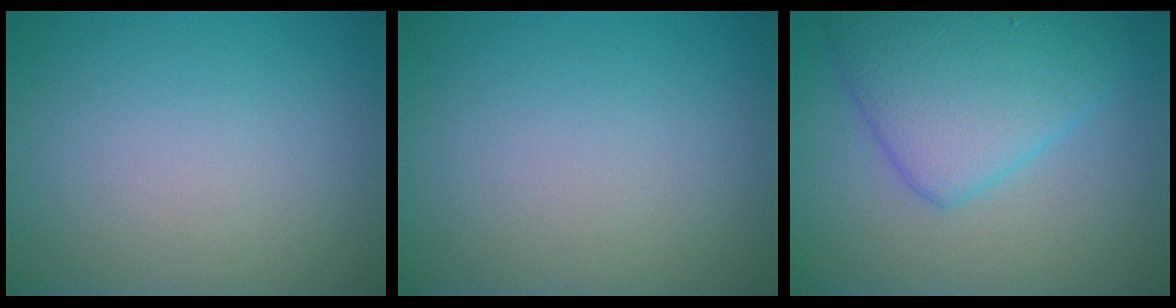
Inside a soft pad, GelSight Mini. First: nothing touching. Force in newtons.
{"total": 0.0}
{"total": 6.0, "press": 6.0, "slide": 0.1}